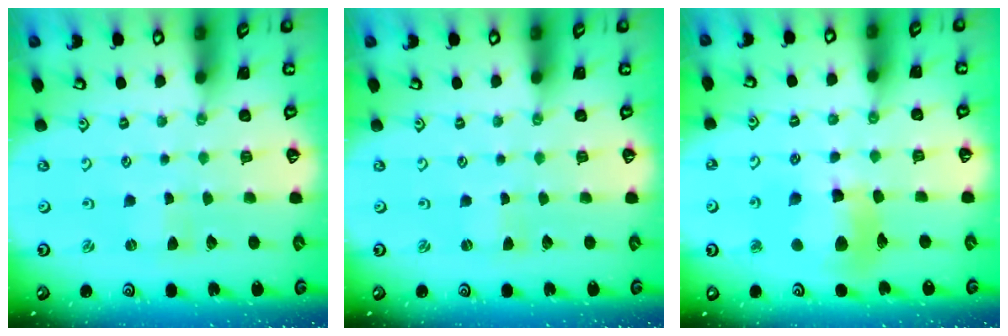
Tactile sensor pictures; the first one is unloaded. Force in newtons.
{"total": 0.0}
{"total": 13.6, "press": 13.6, "slide": 1.4}